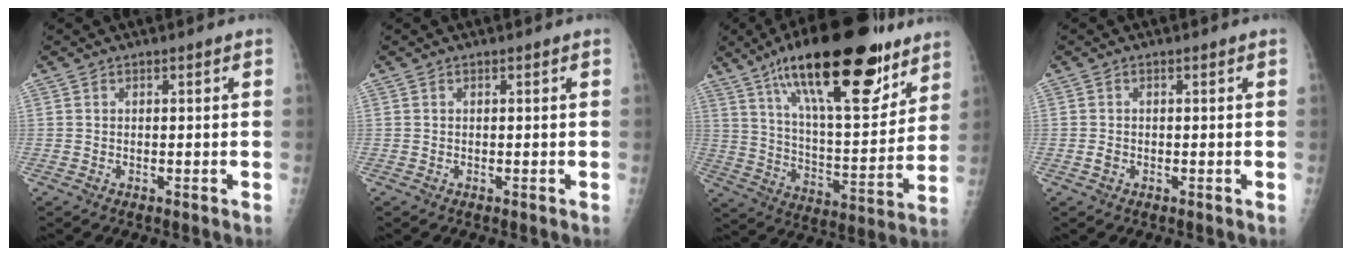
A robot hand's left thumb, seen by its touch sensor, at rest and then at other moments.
{"total": 0.0}
{"total": 28.6, "force": [17.4, 9.7, 20.5], "torque": [-0.293, -0.049, 0.281]}
{"total": 1.1, "force": [-0.4, 0.8, 0.5], "torque": [-0.009, 0.001, -0.006]}